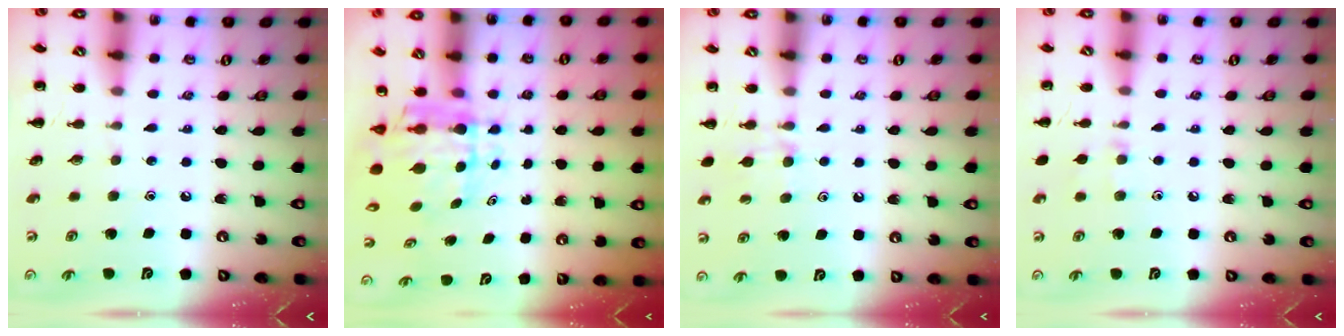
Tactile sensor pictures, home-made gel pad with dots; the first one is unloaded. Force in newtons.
{"total": 6.7, "press": 6.2, "slide": 2.5}
{"total": 6.3, "press": 6.0, "slide": 1.9}
{"total": 5.9, "press": 5.6, "slide": 1.8}